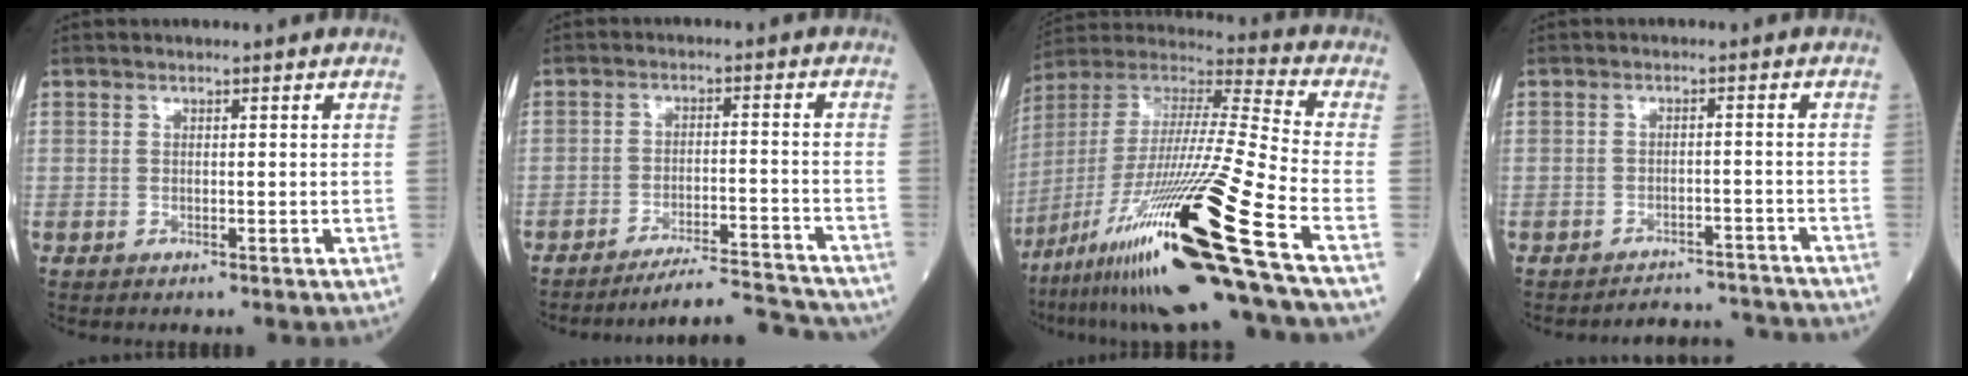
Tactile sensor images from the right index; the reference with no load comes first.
{"total": 10.3, "force": [-10.2, -1.0, 0.9], "torque": [-0.005, 0.007, -0.157]}
{"total": 28.8, "force": [-16.2, -1.4, 23.8], "torque": [-0.445, -0.053, -0.300]}
{"total": 7.4, "force": [-7.3, 0.6, -0.8], "torque": [0.015, 0.017, -0.093]}